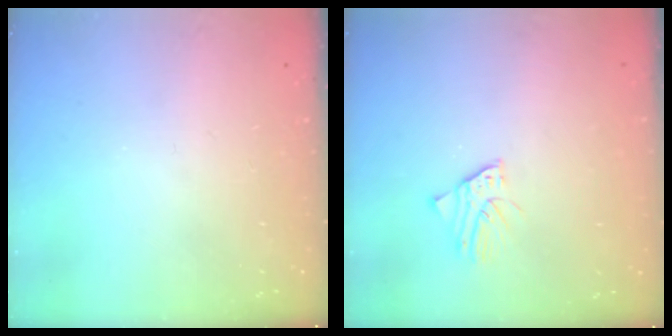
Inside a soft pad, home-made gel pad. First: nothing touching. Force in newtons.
{"total": 1.6, "press": 1.6, "slide": 0.3}